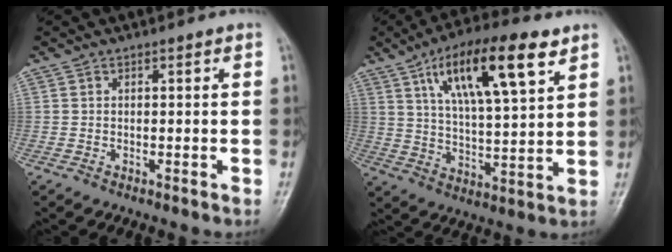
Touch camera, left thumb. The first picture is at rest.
{"total": 17.8, "force": [8.8, 5.4, 14.5], "torque": [-0.226, -0.022, 0.151]}